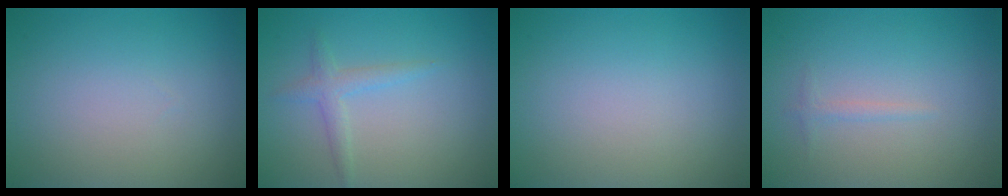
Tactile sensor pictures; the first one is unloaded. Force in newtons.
{"total": 1.7, "press": 1.7, "slide": 0.0}
{"total": 0.0}
{"total": 0.7, "press": 0.7, "slide": 0.0}